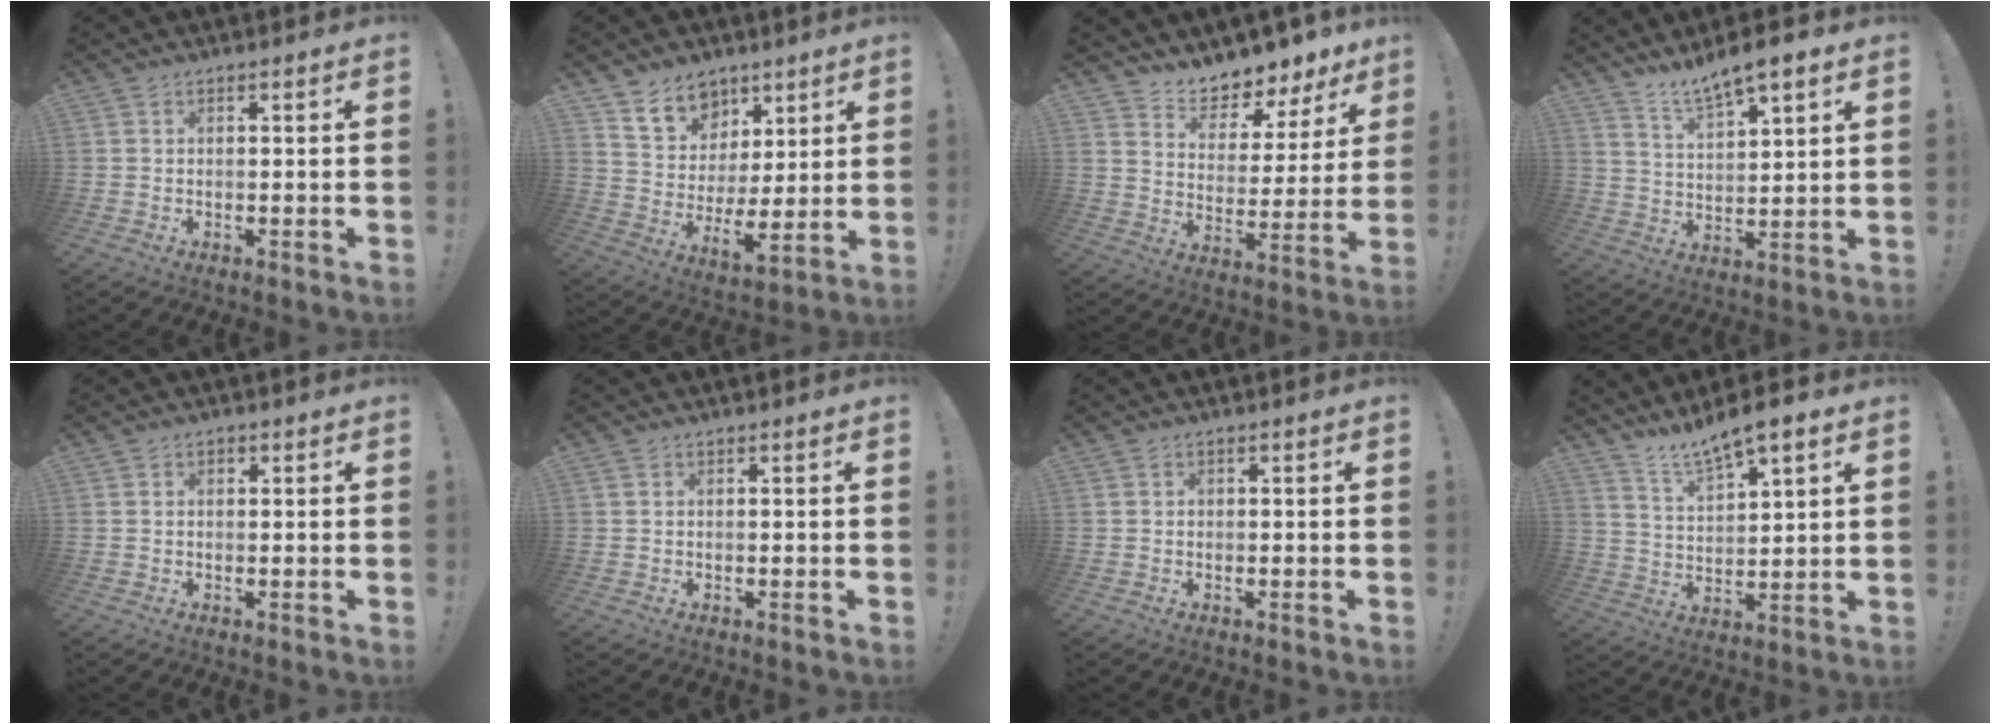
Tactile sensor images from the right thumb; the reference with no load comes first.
{"total": 11.7, "force": [7.2, 8.2, 4.0], "torque": [-0.061, -0.057, 0.145]}
{"total": 8.0, "force": [7.3, 2.7, 1.6], "torque": [-0.022, -0.081, 0.129]}
{"total": 8.5, "force": [7.3, 1.8, 4.0], "torque": [-0.067, -0.049, 0.130]}
{"total": 0.9, "force": [0.2, 0.8, 0.4], "torque": [0.001, 0.001, 0.001]}
{"total": 0.0}
{"total": 0.5, "force": [-0.2, 0.5, 0.0], "torque": [-0.003, 0.003, -0.002]}
{"total": 8.8, "force": [7.6, 1.5, 4.0], "torque": [-0.069, -0.056, 0.136]}